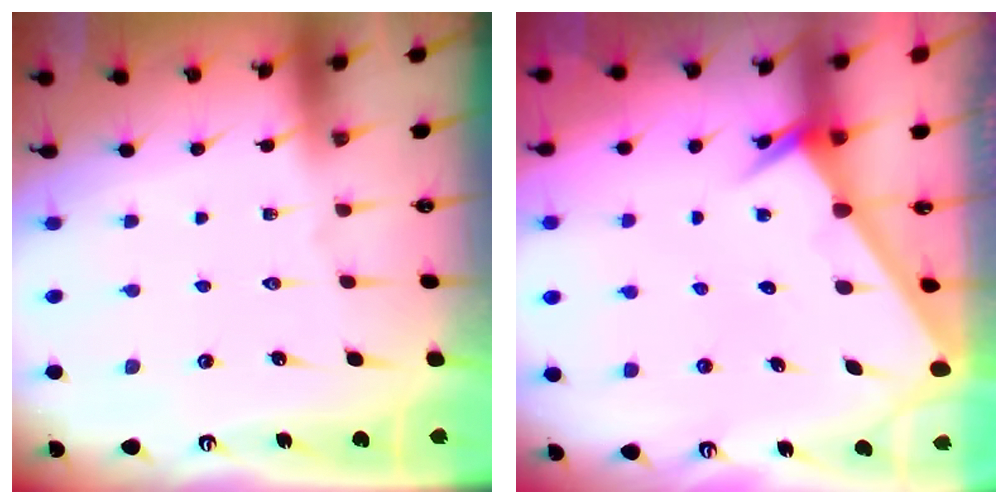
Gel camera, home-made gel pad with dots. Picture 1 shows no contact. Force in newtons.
{"total": 2.5, "press": 2.5, "slide": 0.1}